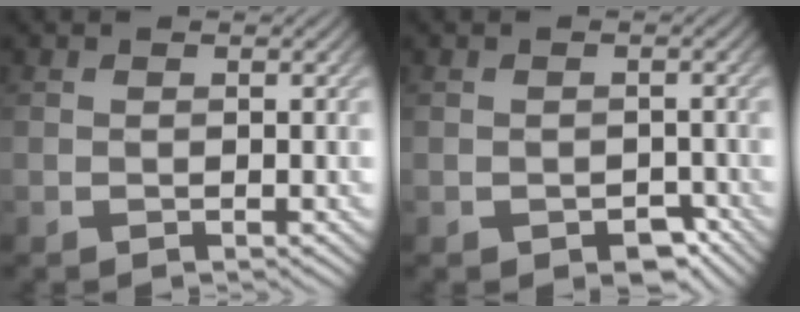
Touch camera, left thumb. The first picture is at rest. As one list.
[{"total": 2.5, "force": [-1.4, 1.6, 1.4], "torque": [-0.020, -0.011, -0.019]}]